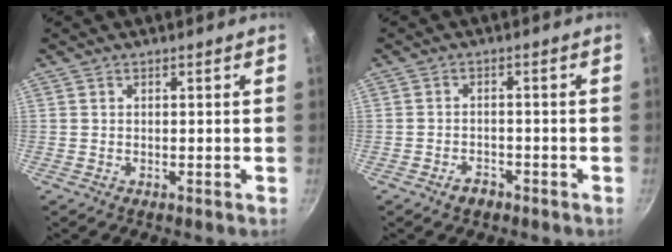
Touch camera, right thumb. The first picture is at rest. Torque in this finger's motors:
{"motor_torque": [-0.34, 0.12, -0.24, 0.06, 0.05]}